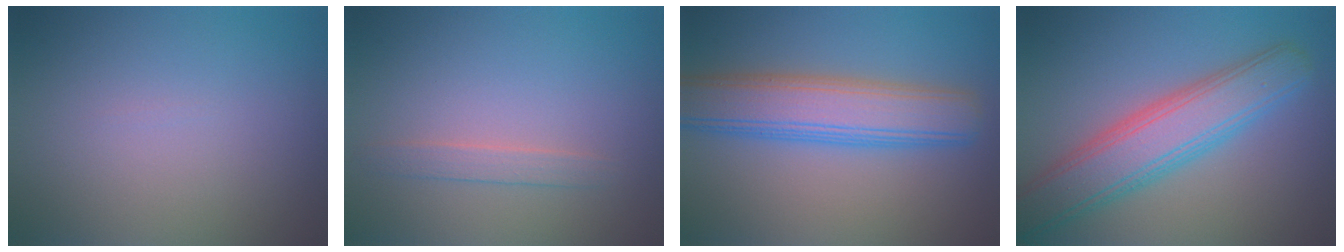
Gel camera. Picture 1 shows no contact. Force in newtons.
{"total": 1.3, "press": 1.3, "slide": 0.1}
{"total": 6.8, "press": 6.8, "slide": 0.2}
{"total": 6.8, "press": 6.8, "slide": 0.1}